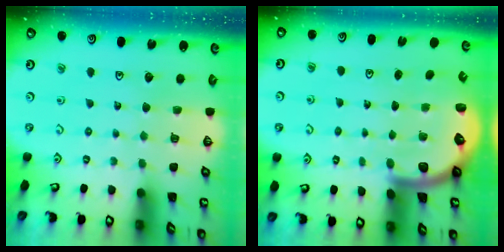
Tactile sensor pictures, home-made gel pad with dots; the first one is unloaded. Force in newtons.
{"total": 3.4, "press": 3.2, "slide": 1.0}